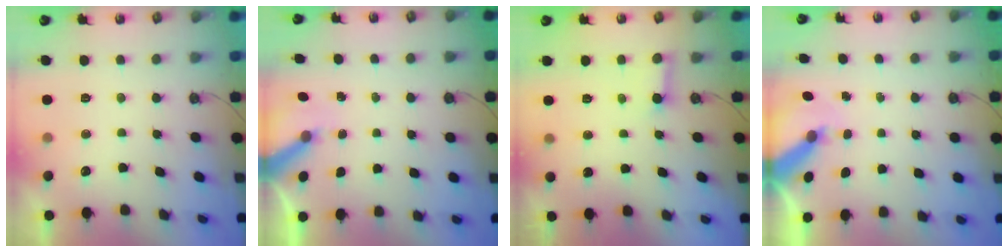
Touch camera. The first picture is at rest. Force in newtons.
{"total": 6.1, "press": 6.1, "slide": 0.7}
{"total": 3.0, "press": 3.0, "slide": 0.4}
{"total": 7.8, "press": 7.8, "slide": 0.6}